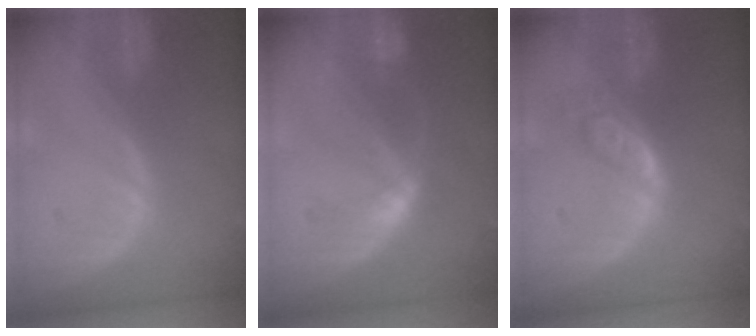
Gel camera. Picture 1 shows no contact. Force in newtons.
{"total": 5.2, "press": 4.8, "slide": 1.9}
{"total": 5.3, "press": 4.6, "slide": 2.7}